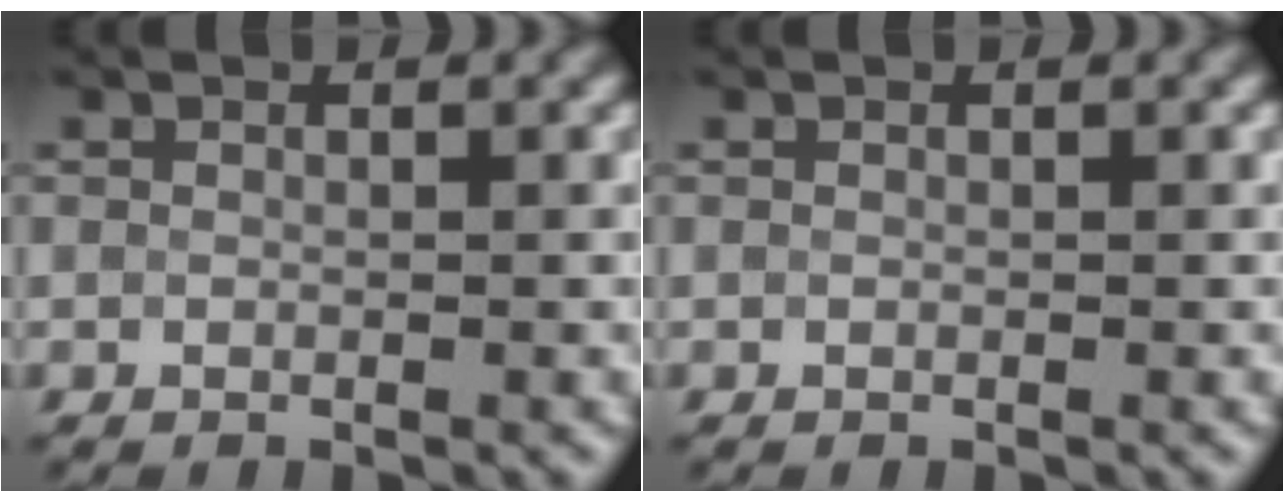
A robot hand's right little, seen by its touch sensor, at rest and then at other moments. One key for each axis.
{"total": 0.0}